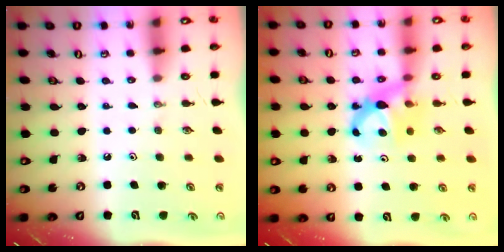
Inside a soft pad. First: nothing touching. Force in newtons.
{"total": 6.7, "press": 6.7, "slide": 0.4}